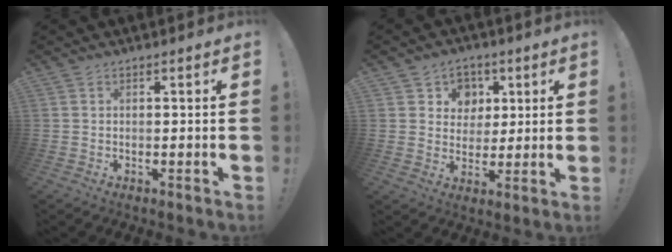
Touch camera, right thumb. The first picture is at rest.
{"total": 7.7, "force": [2.5, 7.2, 1.1], "torque": [-0.011, -0.019, 0.052]}